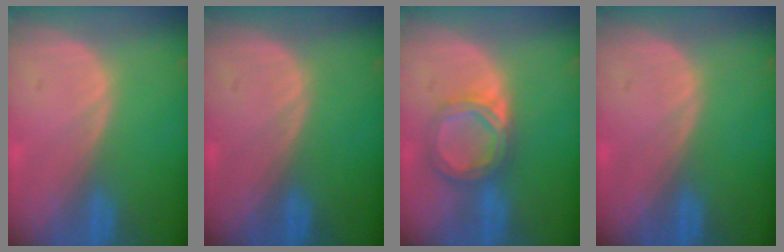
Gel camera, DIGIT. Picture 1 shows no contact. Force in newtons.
{"total": 0.0}
{"total": 5.6, "press": 5.3, "slide": 2.0}
{"total": 0.0}